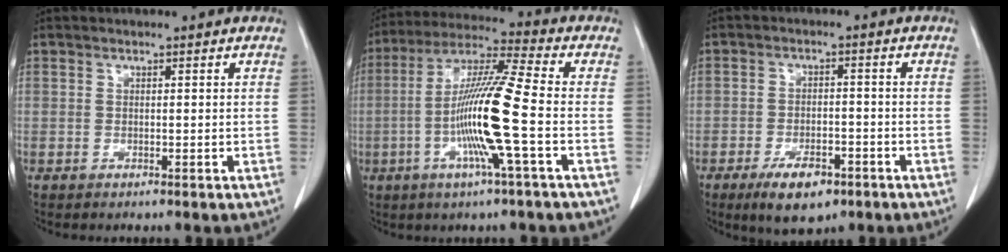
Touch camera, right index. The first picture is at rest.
{"total": 13.9, "force": [-3.0, -0.9, 13.5], "torque": [-0.261, -0.004, -0.069]}
{"total": 7.2, "force": [-4.4, 3.1, 4.8], "torque": [-0.083, -0.004, -0.066]}